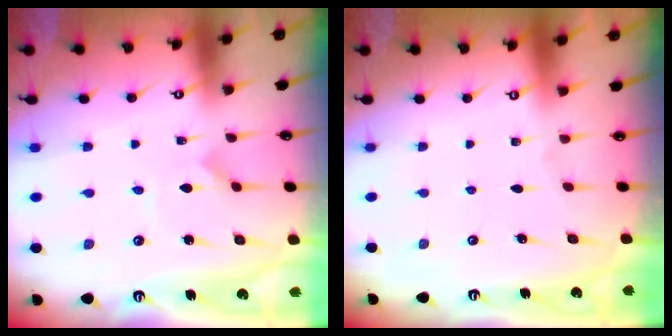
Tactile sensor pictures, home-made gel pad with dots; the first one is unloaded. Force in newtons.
{"total": 0.0}